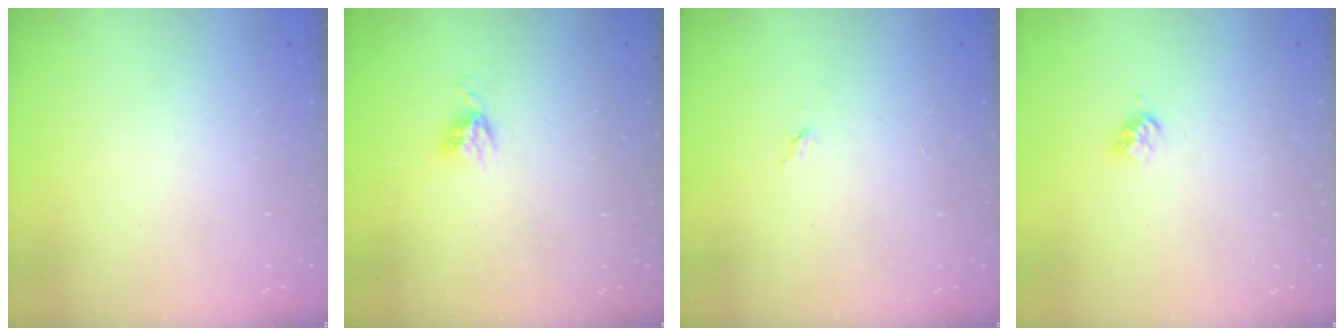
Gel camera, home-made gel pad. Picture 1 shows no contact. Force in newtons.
{"total": 5.0, "press": 5.0, "slide": 0.5}
{"total": 3.5, "press": 3.4, "slide": 0.4}
{"total": 3.0, "press": 2.9, "slide": 0.4}